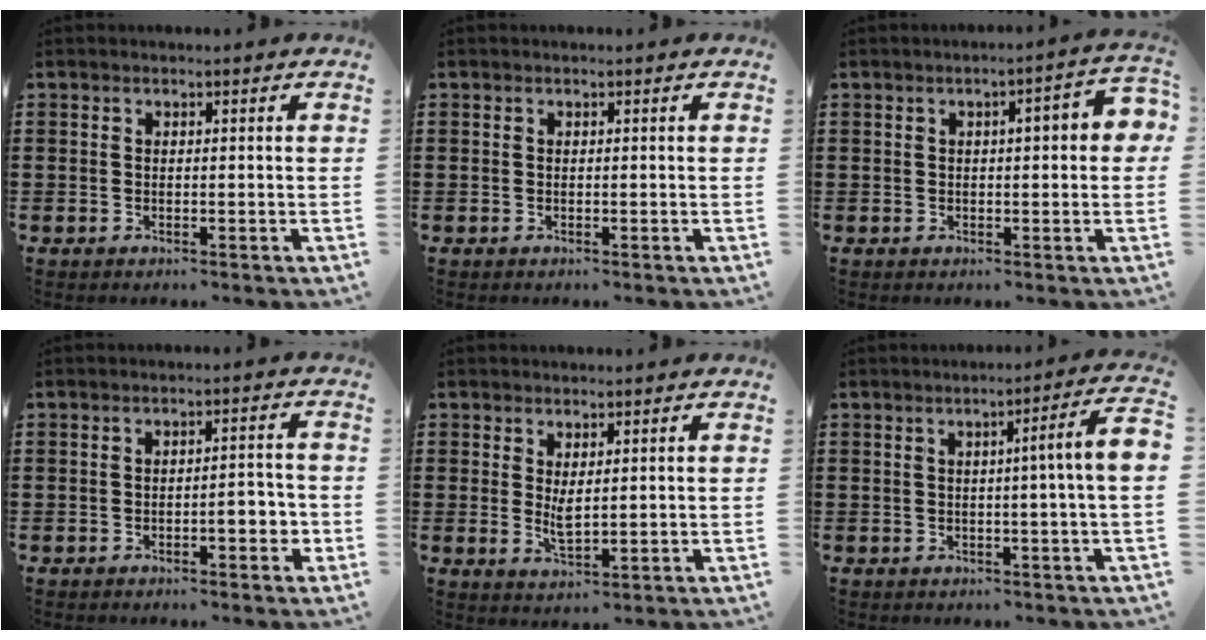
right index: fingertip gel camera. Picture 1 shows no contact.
{"total": 0.0}
{"total": 3.8, "force": [0.5, 0.8, 3.7], "torque": [-0.051, 0.001, 0.001]}
{"total": 3.6, "force": [-1.2, 1.1, 3.2], "torque": [-0.036, 0.000, -0.025]}
{"total": 2.7, "force": [0.9, 0.9, 2.4], "torque": [-0.048, 0.000, 0.017]}
{"total": 5.7, "force": [0.3, -0.6, 5.7], "torque": [-0.087, -0.014, -0.003]}